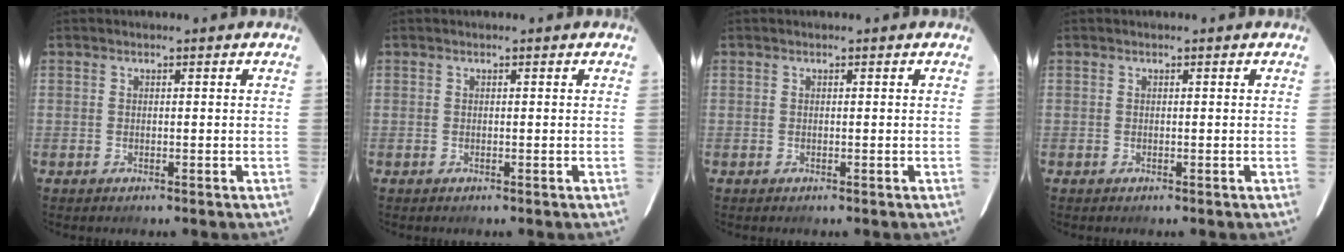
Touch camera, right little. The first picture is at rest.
{"total": 0.0}
{"total": 0.0}
{"total": 0.0}